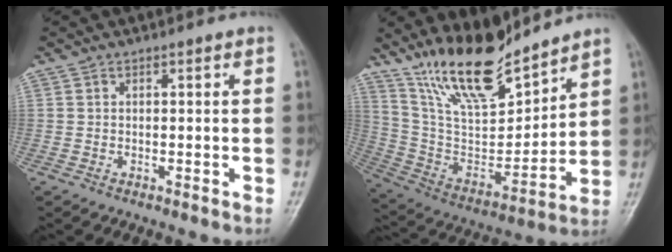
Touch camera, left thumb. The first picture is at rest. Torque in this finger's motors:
{"motor_torque": [1.53, 1.50, 1.39, -1.38, 0.29]}